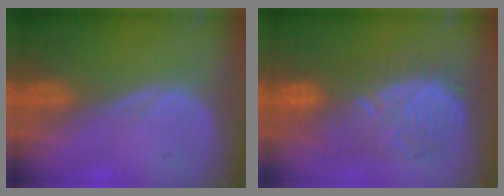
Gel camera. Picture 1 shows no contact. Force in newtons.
{"total": 9.4, "press": 9.4, "slide": 1.0}